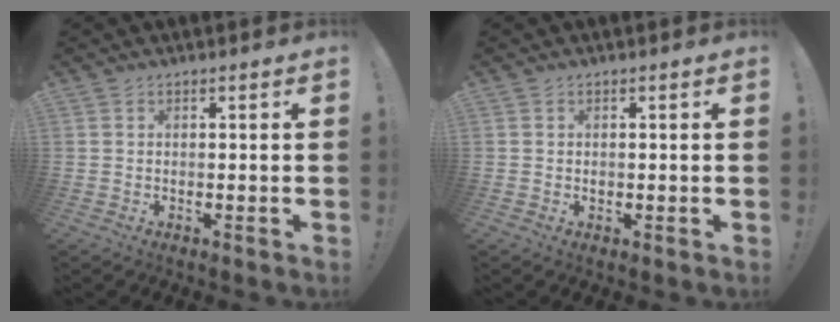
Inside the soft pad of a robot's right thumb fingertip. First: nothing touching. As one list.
[{"total": 0.6, "force": [-0.2, 0.6, 0.0], "torque": [0.000, 0.002, -0.004]}]